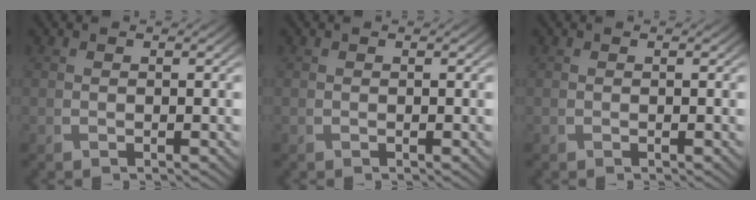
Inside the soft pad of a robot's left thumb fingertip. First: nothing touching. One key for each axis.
{"total": 0.0}
{"total": 0.0}